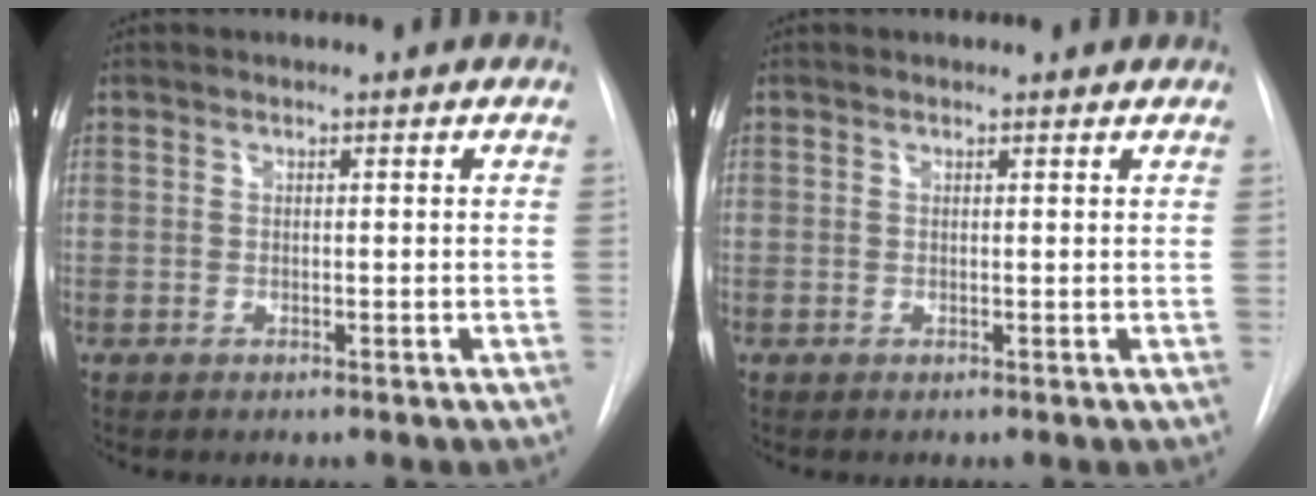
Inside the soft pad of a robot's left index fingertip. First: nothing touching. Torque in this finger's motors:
{"motor_torque": [-0.12, 0.02, -0.33, -0.09]}